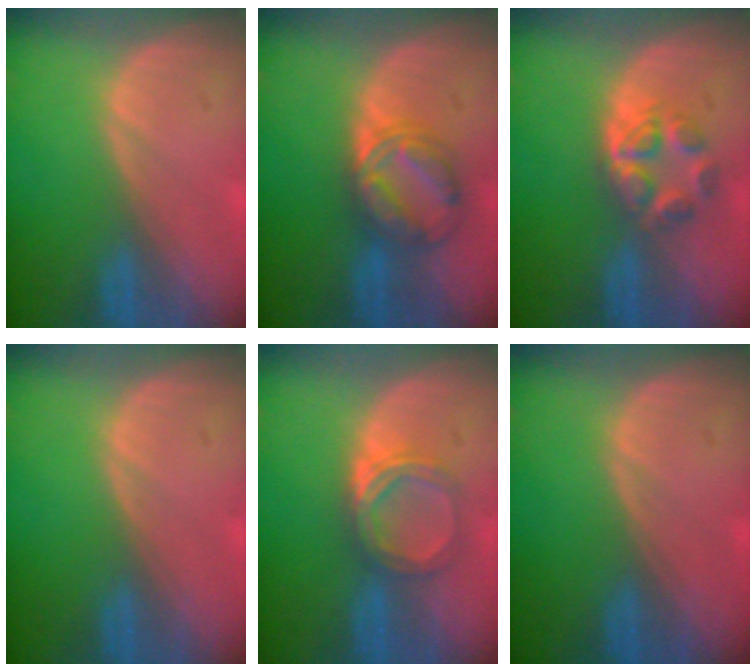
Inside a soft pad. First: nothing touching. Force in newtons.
{"total": 6.6, "press": 6.6, "slide": 0.4}
{"total": 5.0, "press": 4.8, "slide": 1.3}
{"total": 0.0}
{"total": 5.3, "press": 4.7, "slide": 2.4}
{"total": 0.0}